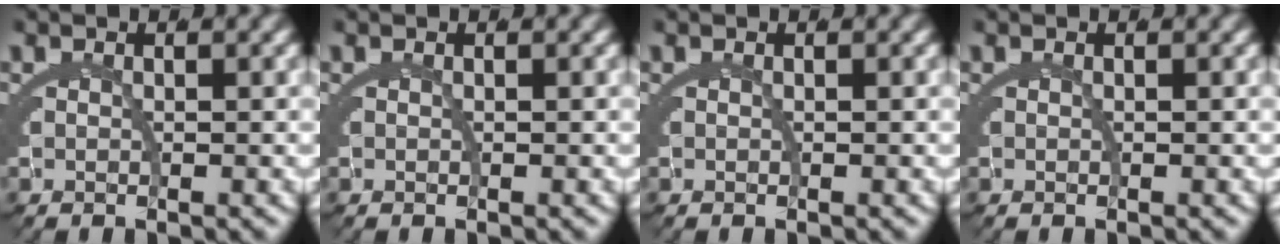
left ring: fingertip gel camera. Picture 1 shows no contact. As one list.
[{"total": 0.0}, {"total": 0.0}, {"total": 0.0}]